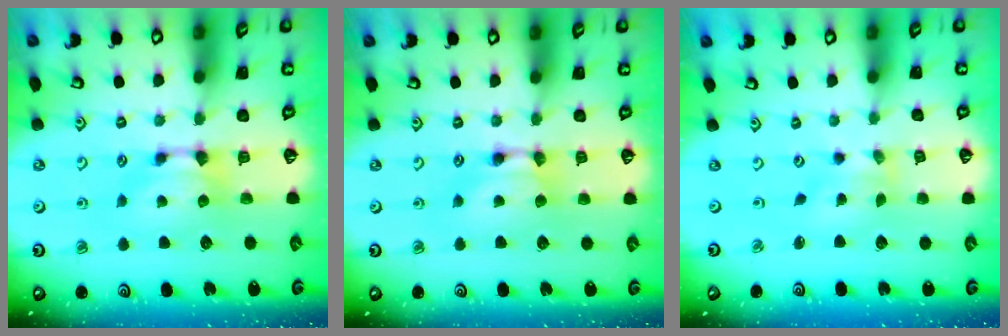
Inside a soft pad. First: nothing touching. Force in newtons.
{"total": 1.6, "press": 1.6, "slide": 0.2}
{"total": 2.2, "press": 2.0, "slide": 1.0}